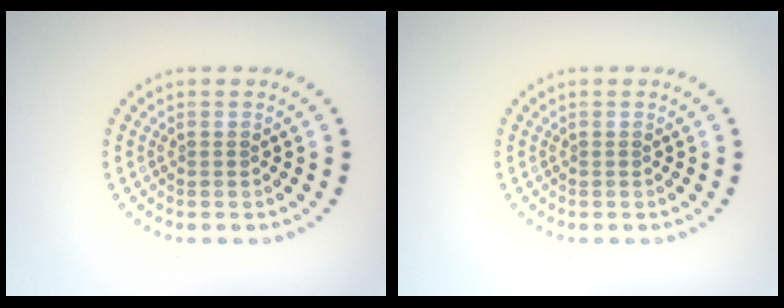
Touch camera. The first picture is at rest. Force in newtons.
{"total": 0.0}